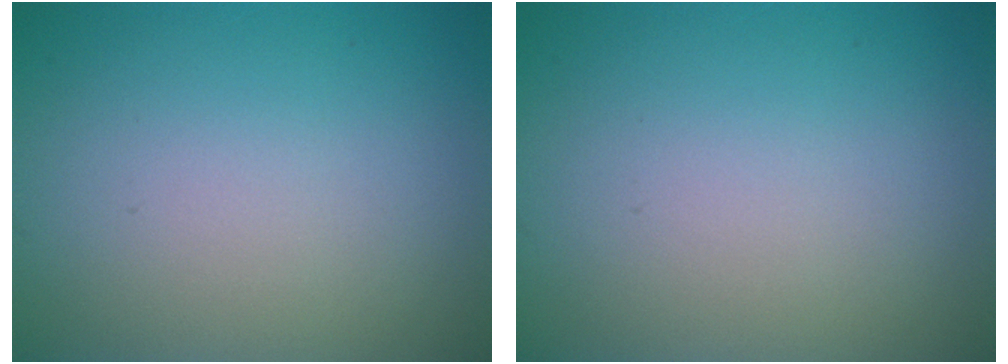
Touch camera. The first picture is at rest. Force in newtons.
{"total": 0.0}